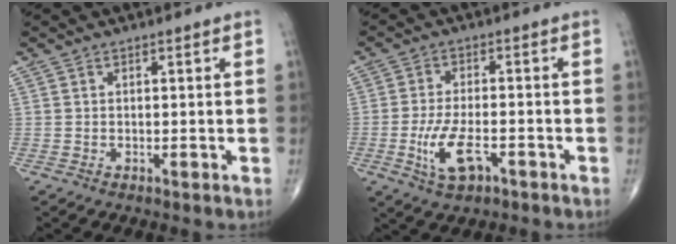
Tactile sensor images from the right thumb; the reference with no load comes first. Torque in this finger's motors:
{"motor_torque": [3.81, 1.19, 1.00, -0.10, 0.23]}